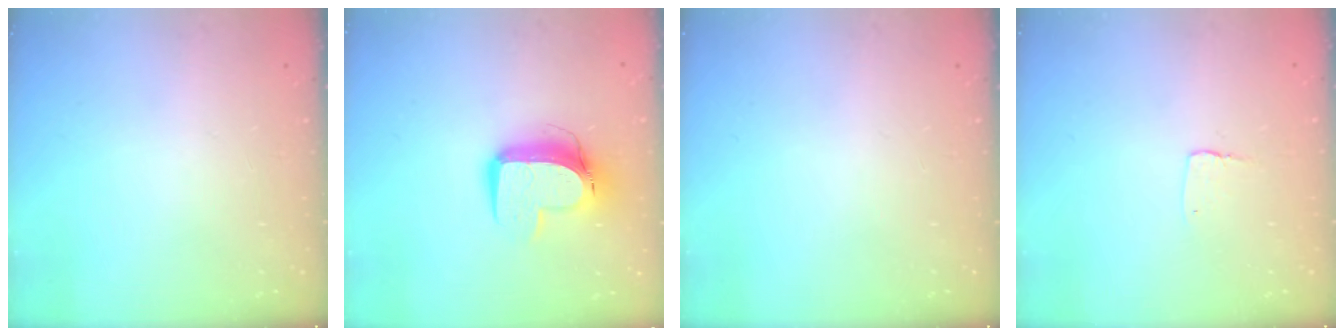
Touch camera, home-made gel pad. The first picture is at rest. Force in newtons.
{"total": 12.3, "press": 12.3, "slide": 1.3}
{"total": 0.0}
{"total": 2.9, "press": 2.9, "slide": 0.2}